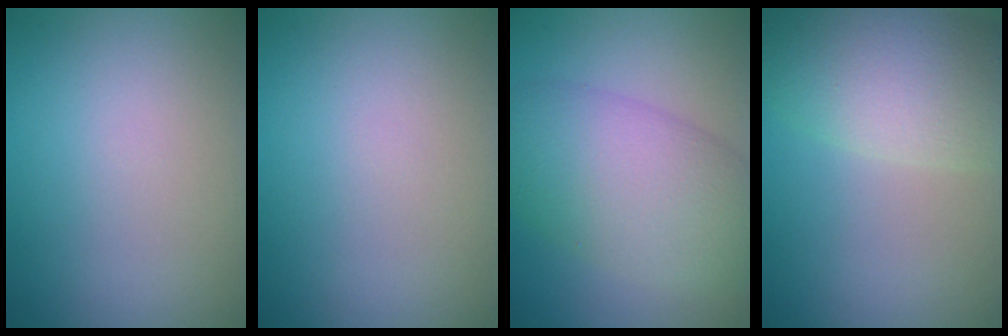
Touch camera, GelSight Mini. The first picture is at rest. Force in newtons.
{"total": 0.0}
{"total": 8.4, "press": 8.4, "slide": 0.3}
{"total": 7.1, "press": 7.0, "slide": 0.4}